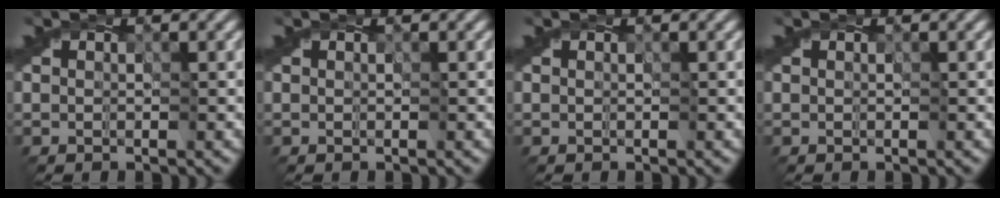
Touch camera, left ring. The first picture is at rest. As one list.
[{"total": 0.0}, {"total": 0.0}, {"total": 0.0}]